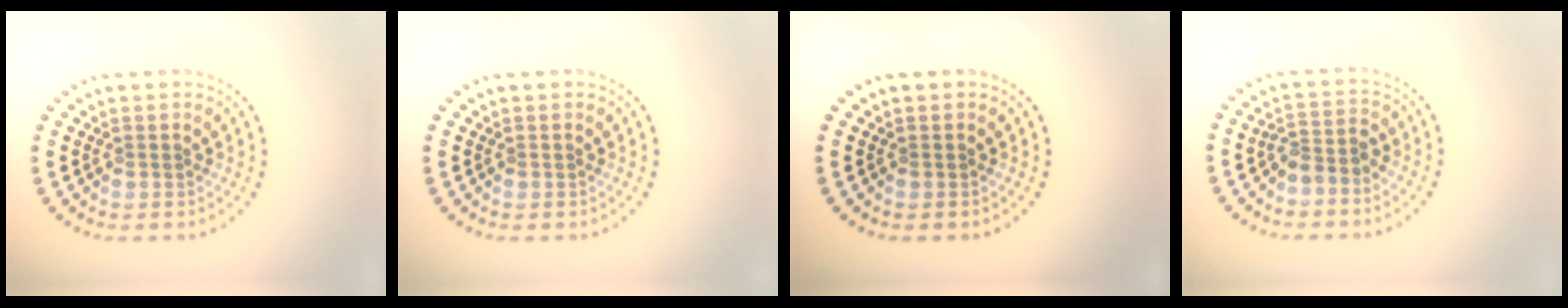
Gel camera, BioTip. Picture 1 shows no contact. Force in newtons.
{"total": 0.0}
{"total": 0.0}
{"total": 2.4, "press": 1.9, "slide": 1.5}